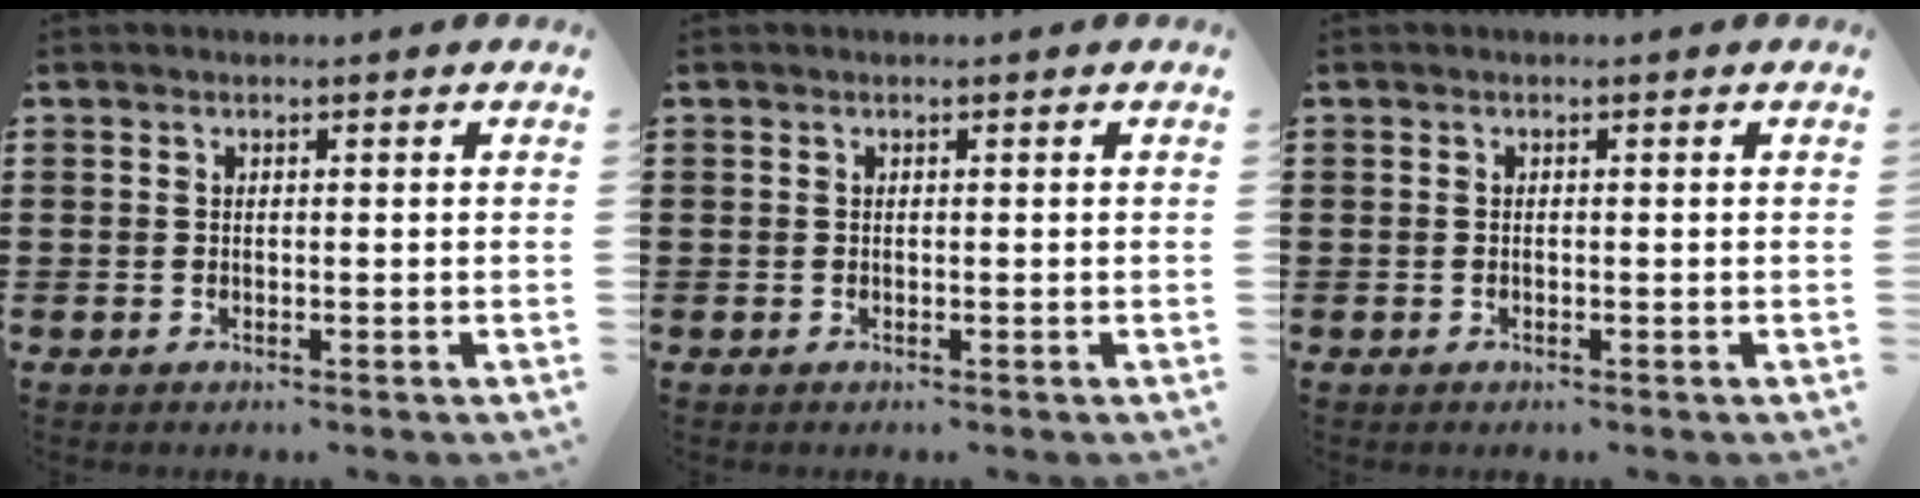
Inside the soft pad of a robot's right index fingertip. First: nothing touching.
{"total": 0.0}
{"total": 0.0}